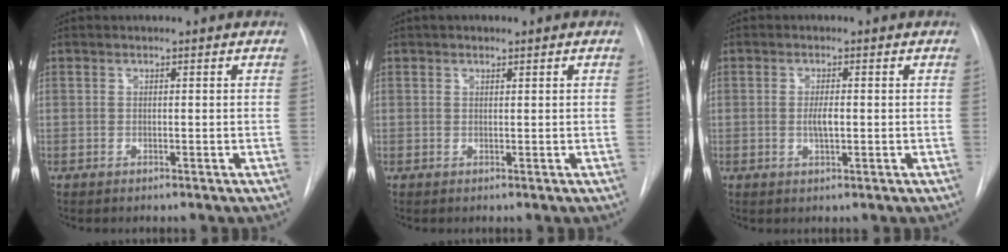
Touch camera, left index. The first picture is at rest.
{"total": 1.3, "force": [0.9, 0.6, 0.8], "torque": [-0.014, 0.008, 0.013]}
{"total": 2.2, "force": [-0.2, 0.6, 2.1], "torque": [-0.042, -0.003, -0.003]}